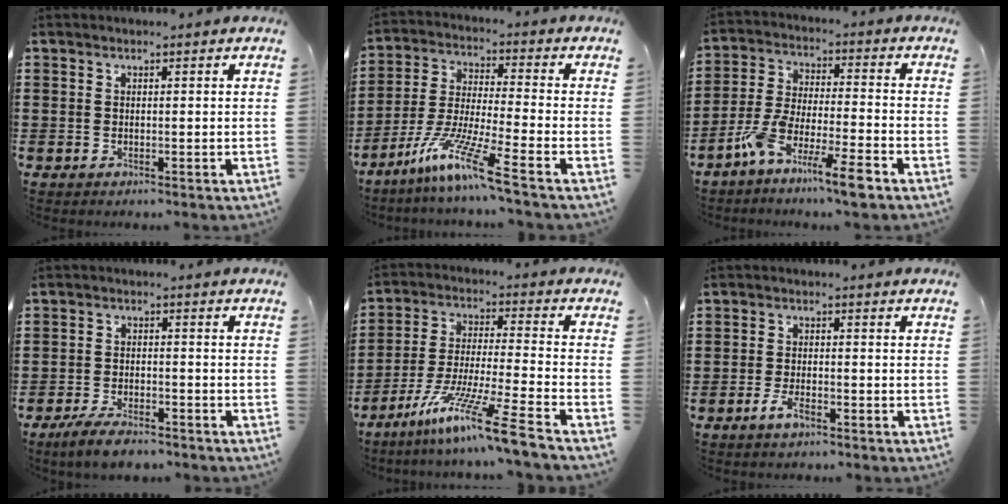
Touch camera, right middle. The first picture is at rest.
{"total": 10.0, "force": [-7.2, 0.2, 6.9], "torque": [-0.149, -0.011, -0.145]}
{"total": 9.4, "force": [-6.9, 0.7, 6.3], "torque": [-0.134, -0.005, -0.136]}
{"total": 4.3, "force": [-3.7, 0.9, 1.9], "torque": [-0.046, -0.001, -0.075]}
{"total": 12.1, "force": [-9.0, -0.5, 8.1], "torque": [-0.154, 0.001, -0.175]}
{"total": 3.2, "force": [-1.7, 1.0, 2.5], "torque": [-0.049, -0.002, -0.033]}